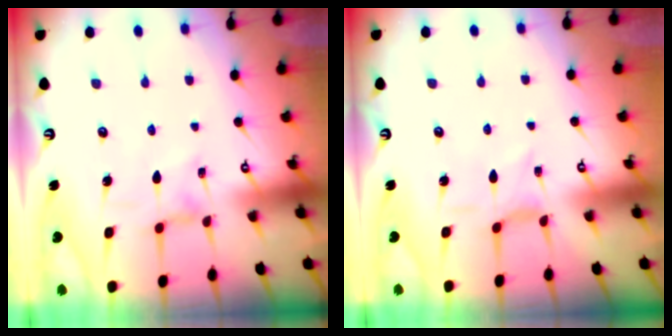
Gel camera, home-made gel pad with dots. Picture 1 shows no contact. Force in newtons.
{"total": 1.1, "press": 1.0, "slide": 0.4}